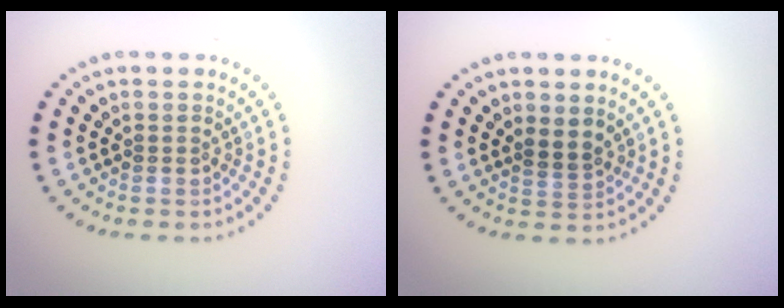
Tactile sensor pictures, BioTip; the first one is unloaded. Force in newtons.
{"total": 1.8, "press": 1.4, "slide": 1.1}